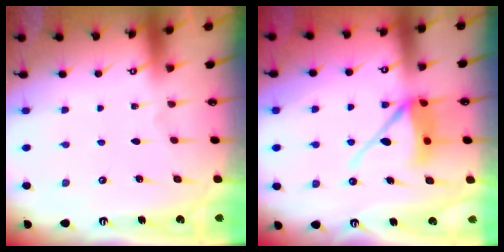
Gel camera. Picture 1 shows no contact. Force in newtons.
{"total": 10.6, "press": 10.5, "slide": 1.6}